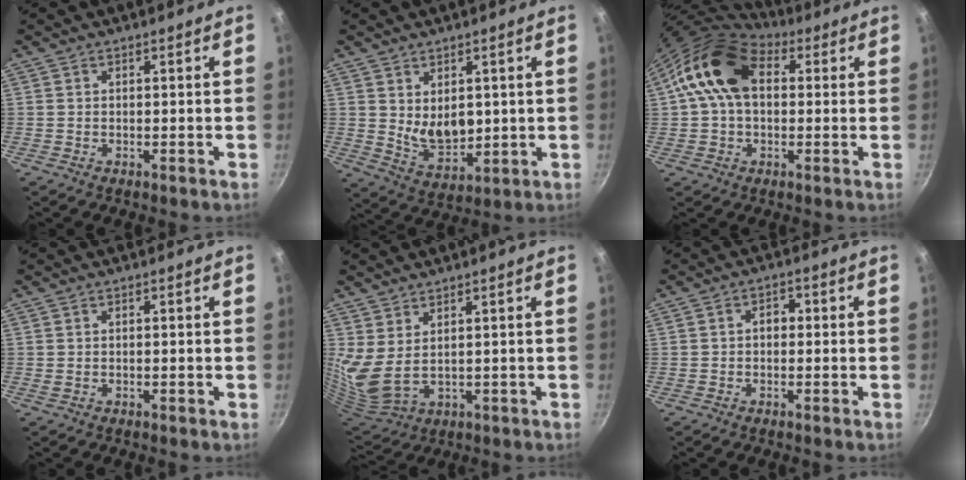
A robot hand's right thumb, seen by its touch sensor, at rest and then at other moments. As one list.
[{"total": 7.5, "force": [1.7, 4.8, 5.5], "torque": [-0.076, -0.030, 0.047]}, {"total": 13.7, "force": [2.7, 9.5, 9.5], "torque": [-0.148, 0.021, 0.029]}, {"total": 0.0}, {"total": 7.0, "force": [3.4, 3.2, 5.2], "torque": [-0.098, -0.044, 0.079]}, {"total": 2.5, "force": [-0.1, 1.9, 1.7], "torque": [-0.013, 0.008, -0.006]}]